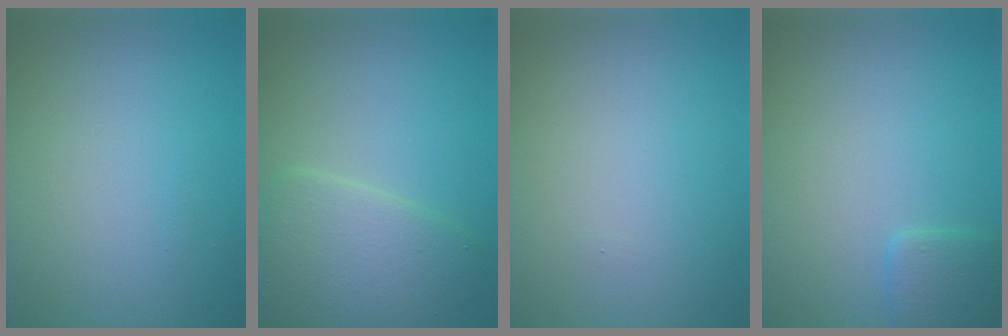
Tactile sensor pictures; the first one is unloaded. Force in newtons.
{"total": 4.6, "press": 4.6, "slide": 0.2}
{"total": 0.0}
{"total": 1.8, "press": 1.8, "slide": 0.1}